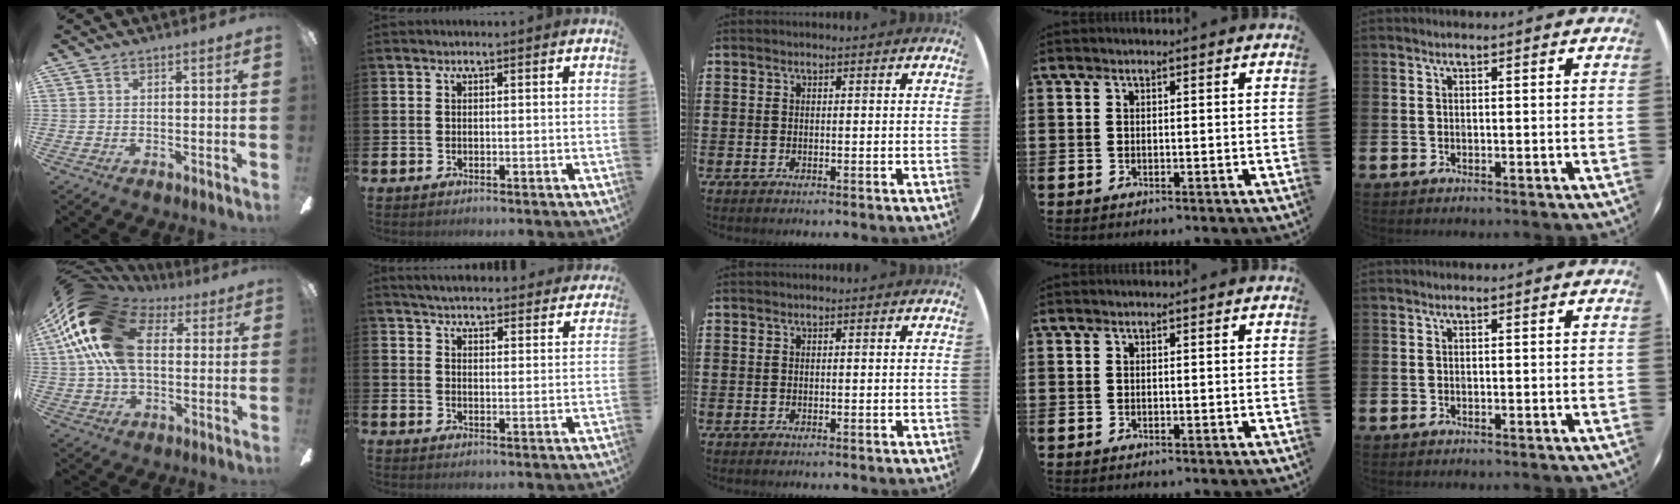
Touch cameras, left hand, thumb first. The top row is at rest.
{"thumb": {"total": 22.6, "force": [5.1, 14.4, 16.6], "torque": [-0.350, 0.015, 0.088]}, "index": {"total": 4.9, "force": [4.9, 0.6, 0.4], "torque": [-0.020, -0.038, 0.084]}}